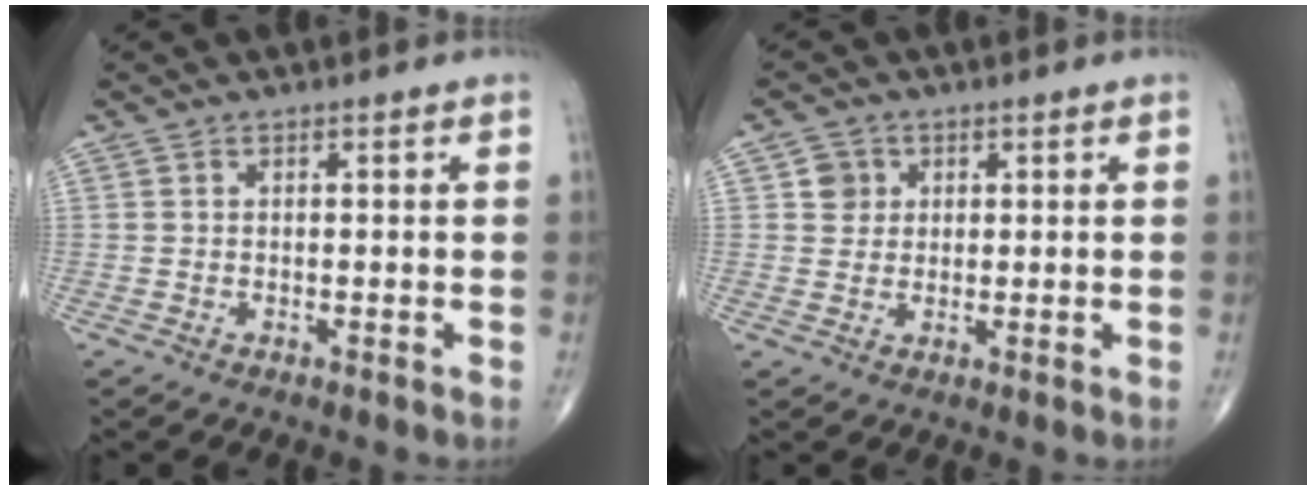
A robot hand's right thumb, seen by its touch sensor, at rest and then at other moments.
{"total": 3.3, "force": [1.0, 3.1, 0.6], "torque": [0.010, -0.001, 0.012]}